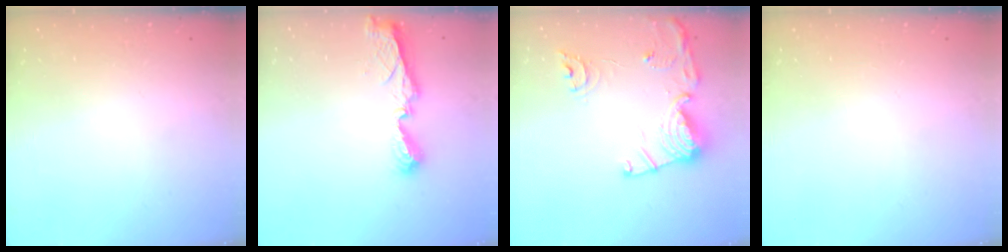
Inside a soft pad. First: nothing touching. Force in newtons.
{"total": 7.8, "press": 7.8, "slide": 0.5}
{"total": 15.1, "press": 15.0, "slide": 1.6}
{"total": 0.0}